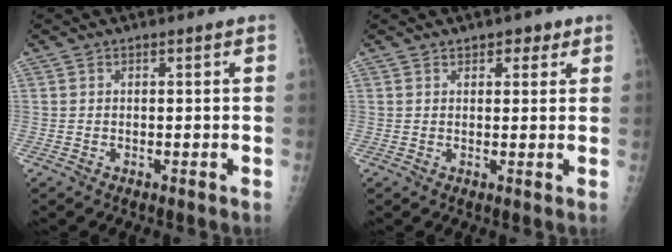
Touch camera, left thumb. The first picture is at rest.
{"total": 2.7, "force": [1.6, 1.7, 1.3], "torque": [0.004, -0.005, 0.018]}